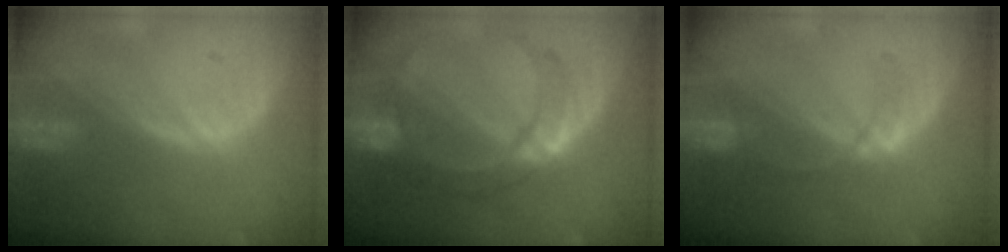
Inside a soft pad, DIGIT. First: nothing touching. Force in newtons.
{"total": 7.9, "press": 7.9, "slide": 0.3}
{"total": 3.3, "press": 3.3, "slide": 0.3}